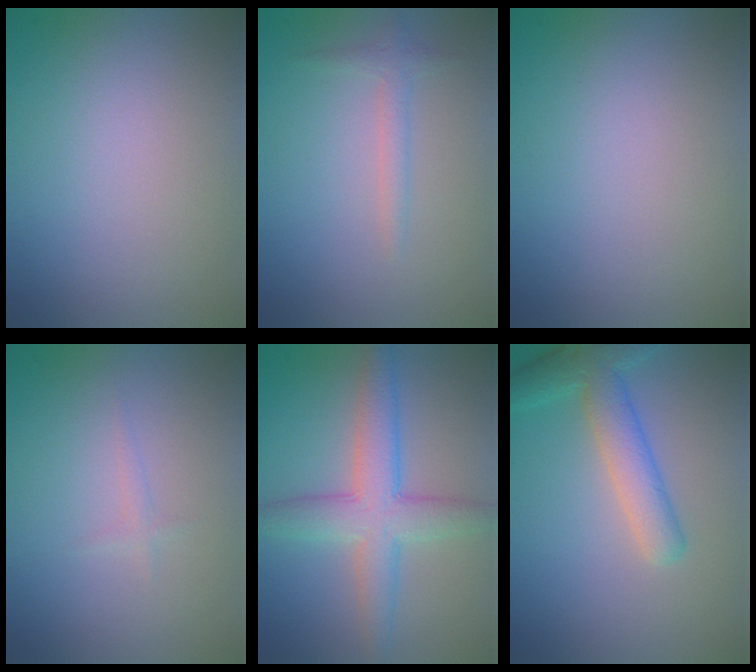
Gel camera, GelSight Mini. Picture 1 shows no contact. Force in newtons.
{"total": 1.3, "press": 1.3, "slide": 0.0}
{"total": 0.0}
{"total": 0.7, "press": 0.6, "slide": 0.1}
{"total": 5.1, "press": 5.1, "slide": 0.2}
{"total": 4.4, "press": 4.4, "slide": 0.2}